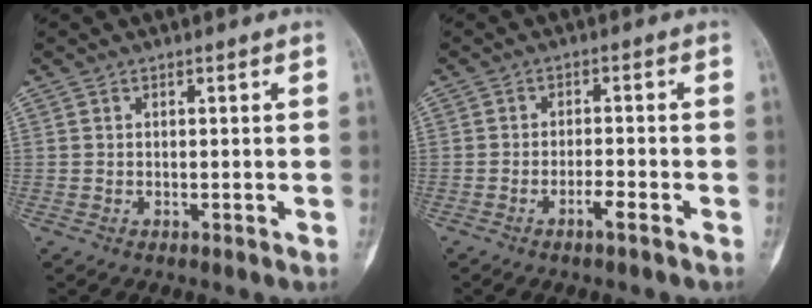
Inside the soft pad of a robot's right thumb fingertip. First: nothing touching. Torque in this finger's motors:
{"motor_torque": [-0.19, -0.05, -0.36, -0.05, 0.00]}